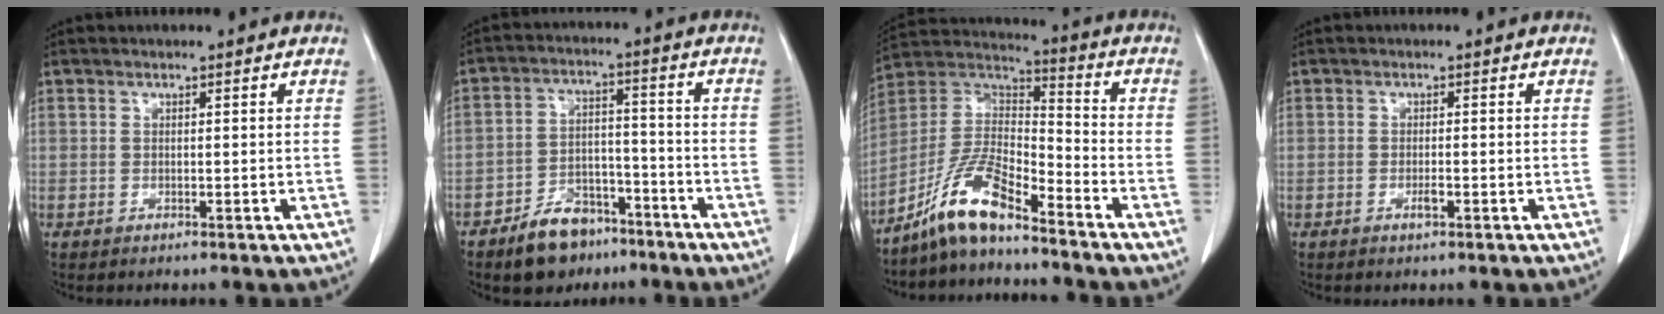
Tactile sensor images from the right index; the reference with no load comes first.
{"total": 8.8, "force": [-6.3, 4.8, 3.9], "torque": [-0.074, 0.014, -0.104]}
{"total": 11.2, "force": [-8.7, 1.8, 6.8], "torque": [-0.147, 0.014, -0.166]}
{"total": 1.3, "force": [-0.6, 0.2, 1.1], "torque": [-0.022, -0.001, -0.010]}